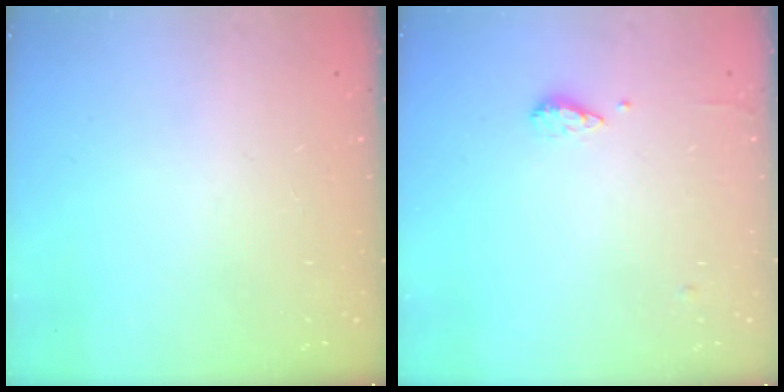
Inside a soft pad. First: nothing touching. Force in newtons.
{"total": 6.1, "press": 6.0, "slide": 0.7}